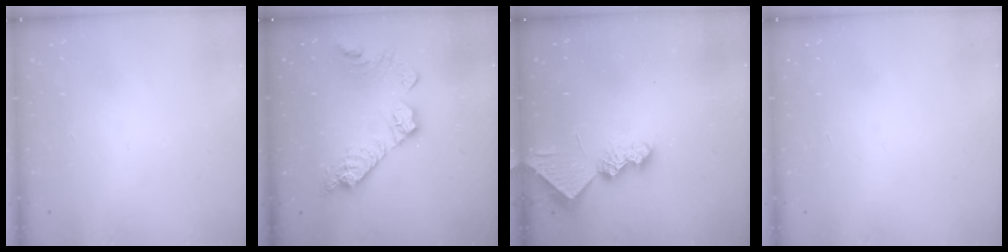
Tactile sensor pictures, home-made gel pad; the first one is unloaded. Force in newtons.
{"total": 15.8, "press": 15.7, "slide": 1.1}
{"total": 7.8, "press": 7.8, "slide": 0.9}
{"total": 0.0}